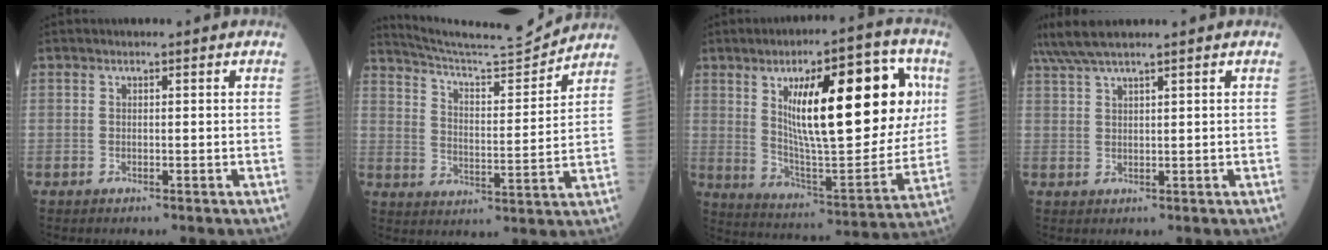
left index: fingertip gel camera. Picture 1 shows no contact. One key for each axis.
{"total": 12.9, "fx": 12.6, "fy": -1.5, "fz": 2.4, "tx": -0.049, "ty": -0.028, "tz": 0.202}
{"total": 22.6, "fx": 6.6, "fy": 6.0, "fz": 20.8, "tx": -0.307, "ty": 0.006, "tz": 0.104}
{"total": 5.9, "fx": 5.0, "fy": -0.7, "fz": 3.1, "tx": -0.065, "ty": 0.022, "tz": 0.097}